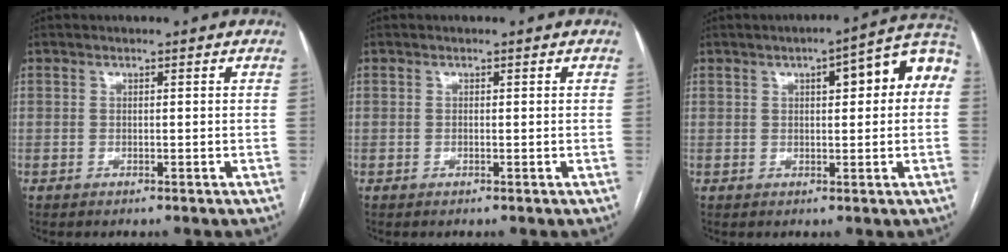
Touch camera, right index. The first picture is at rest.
{"total": 0.0}
{"total": 10.0, "force": [2.3, 2.6, 9.4], "torque": [-0.119, 0.038, 0.022]}